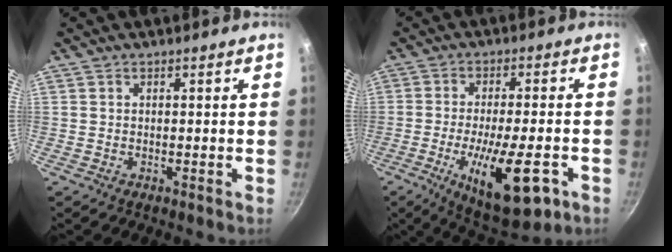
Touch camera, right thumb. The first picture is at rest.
{"total": 16.4, "force": [-6.2, 5.2, 14.2], "torque": [-0.210, 0.006, -0.091]}